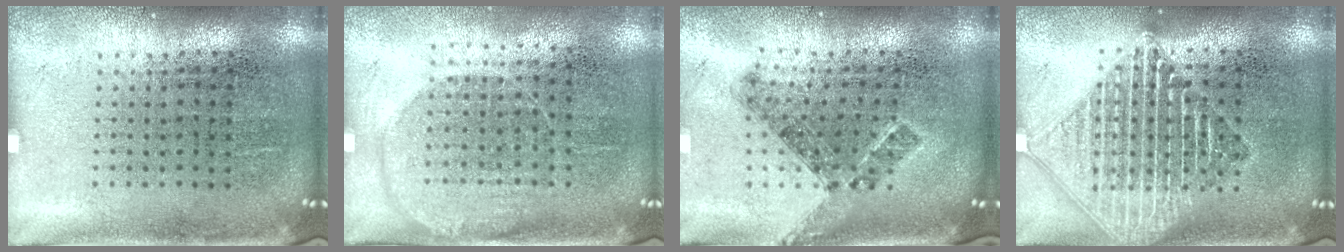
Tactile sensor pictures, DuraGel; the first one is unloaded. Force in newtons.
{"total": 1.5, "press": 1.4, "slide": 0.8}
{"total": 0.8, "press": 0.7, "slide": 0.4}
{"total": 3.1, "press": 3.1, "slide": 0.3}